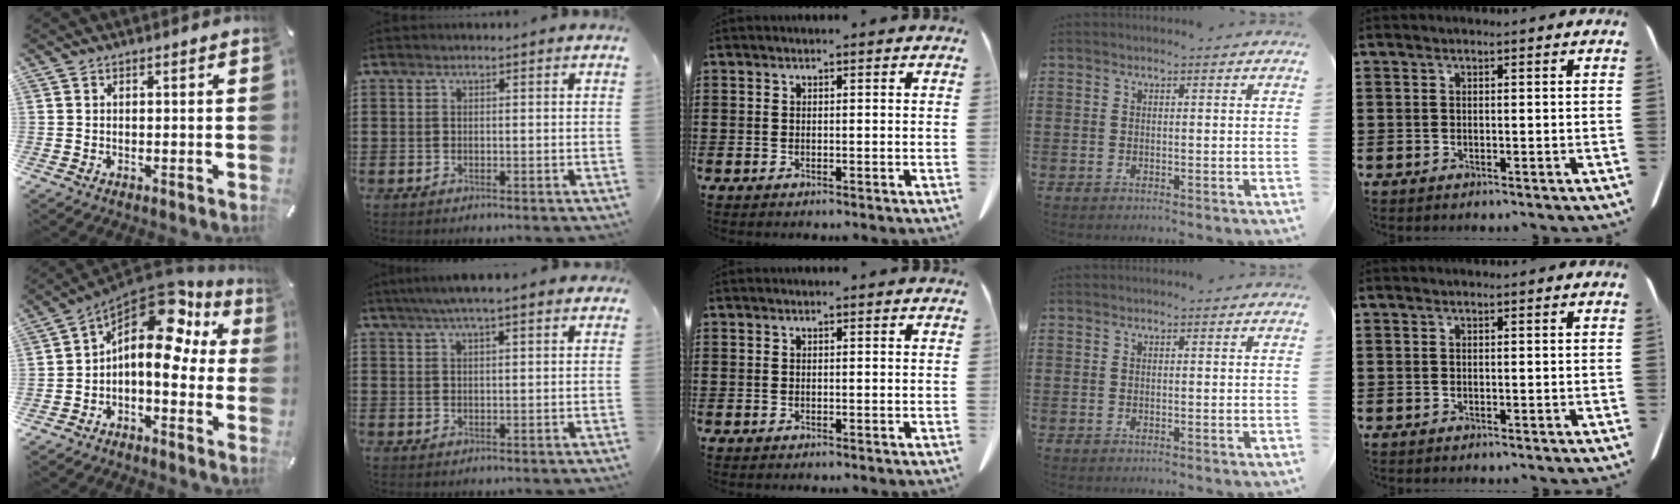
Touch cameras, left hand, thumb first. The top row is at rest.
{"thumb": {"total": 13.8, "force": [5.7, 6.6, 10.7], "torque": [-0.180, -0.053, 0.085]}, "index": {"total": 4.3, "force": [2.8, 0.4, 3.2], "torque": [-0.066, 0.004, 0.050]}}